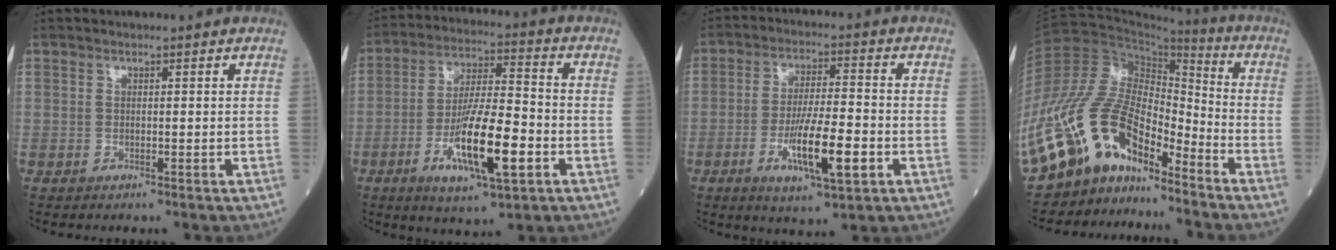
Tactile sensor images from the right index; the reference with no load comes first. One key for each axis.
{"total": 13.8, "fx": -4.6, "fy": 2.4, "fz": 12.8, "tx": -0.238, "ty": -0.010, "tz": -0.075}
{"total": 10.7, "fx": -3.5, "fy": 1.5, "fz": 10.0, "tx": -0.179, "ty": -0.010, "tz": -0.057}
{"total": 19.2, "fx": -14.2, "fy": 8.3, "fz": 9.8, "tx": -0.203, "ty": 0.052, "tz": -0.260}